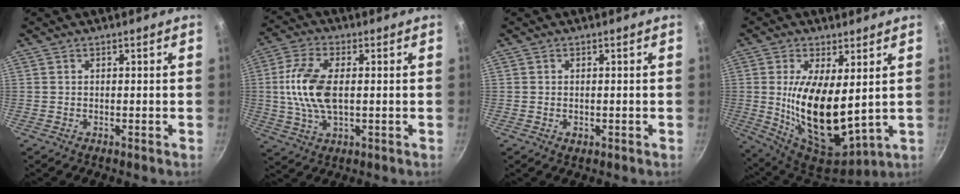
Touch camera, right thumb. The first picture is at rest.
{"total": 11.2, "force": [0.6, 5.7, 9.6], "torque": [-0.195, 0.009, 0.006]}
{"total": 1.3, "force": [-0.3, 0.9, 0.9], "torque": [-0.013, 0.000, -0.004]}
{"total": 16.9, "force": [1.7, 7.5, 15.1], "torque": [-0.265, -0.037, 0.047]}